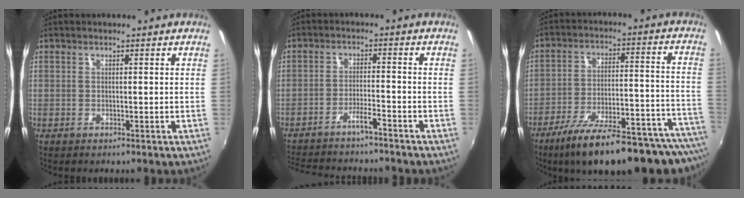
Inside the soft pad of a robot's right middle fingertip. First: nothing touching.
{"total": 9.4, "force": [-8.5, 0.6, 4.0], "torque": [-0.095, 0.005, -0.137]}
{"total": 27.2, "force": [-23.2, 4.1, 13.5], "torque": [-0.183, -0.043, -0.325]}